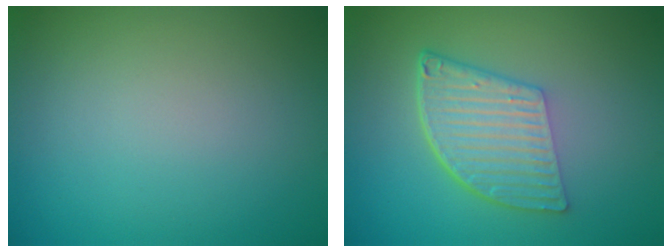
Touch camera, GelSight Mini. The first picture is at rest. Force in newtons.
{"total": 6.1, "press": 4.1, "slide": 4.5}